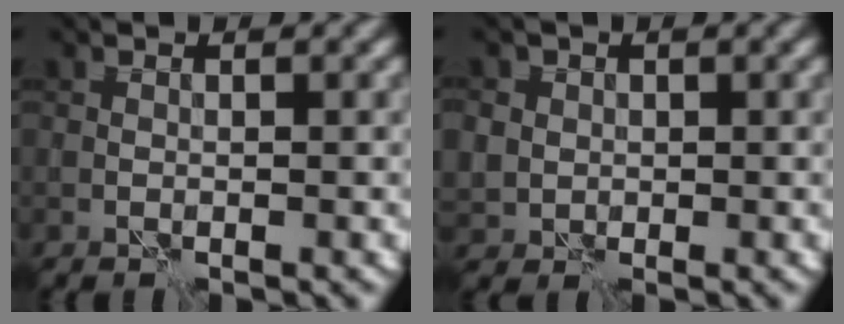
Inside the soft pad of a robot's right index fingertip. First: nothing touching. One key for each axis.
{"total": 3.4, "fx": 0.9, "fy": 3.1, "fz": 1.1, "tx": -0.021, "ty": 0.011, "tz": 0.008}